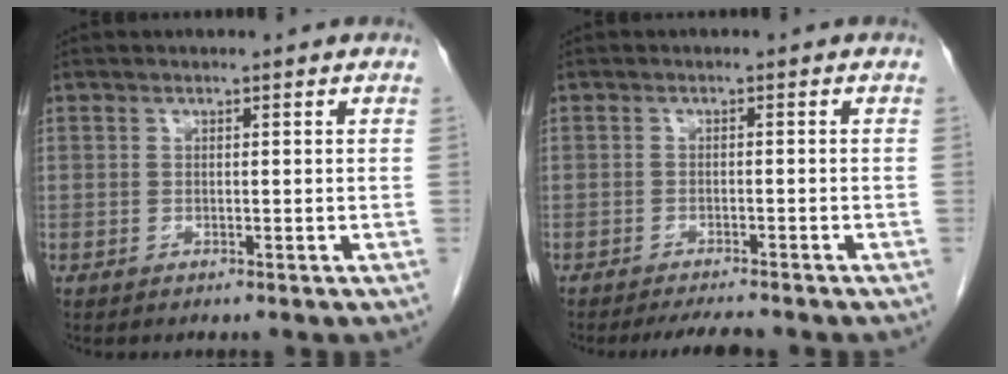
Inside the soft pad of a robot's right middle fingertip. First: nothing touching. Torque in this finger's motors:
{"motor_torque": [0.19, -0.08, 0.00, 0.00]}